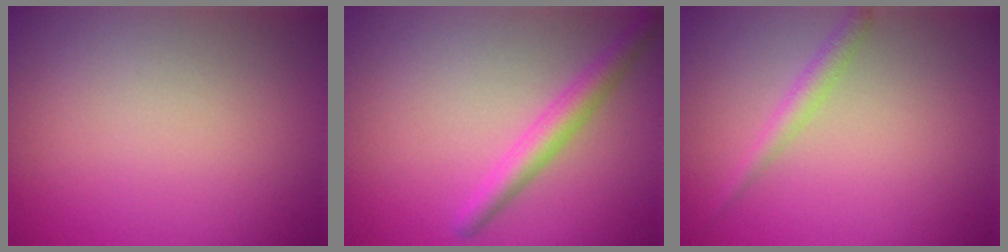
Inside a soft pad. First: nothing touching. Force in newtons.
{"total": 3.1, "press": 3.0, "slide": 0.1}
{"total": 1.8, "press": 1.8, "slide": 0.0}